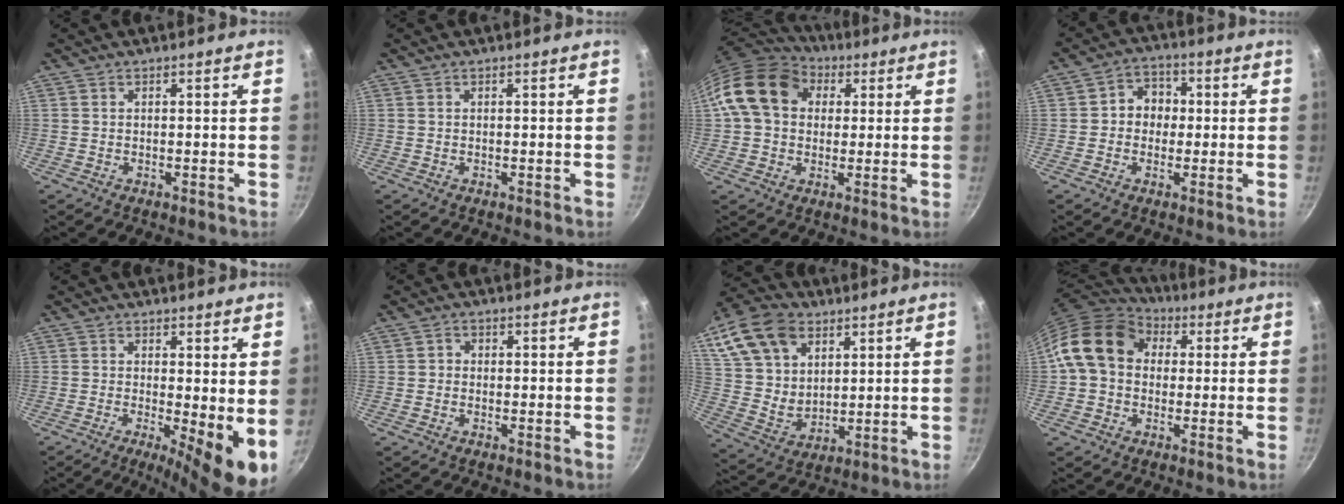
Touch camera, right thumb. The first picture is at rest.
{"total": 0.0}
{"total": 15.3, "force": [3.9, 11.9, 8.7], "torque": [-0.136, 0.024, 0.053]}
{"total": 6.2, "force": [0.1, 5.4, 3.0], "torque": [-0.009, 0.012, -0.009]}
{"total": 9.1, "force": [-0.3, 2.4, 8.7], "torque": [-0.109, -0.017, -0.002]}
{"total": 1.4, "force": [-0.1, 1.3, 0.5], "torque": [-0.005, 0.002, -0.006]}
{"total": 16.9, "force": [8.1, 11.3, 9.5], "torque": [-0.166, -0.017, 0.160]}
{"total": 14.5, "force": [2.7, 11.5, 8.5], "torque": [-0.125, 0.030, 0.030]}